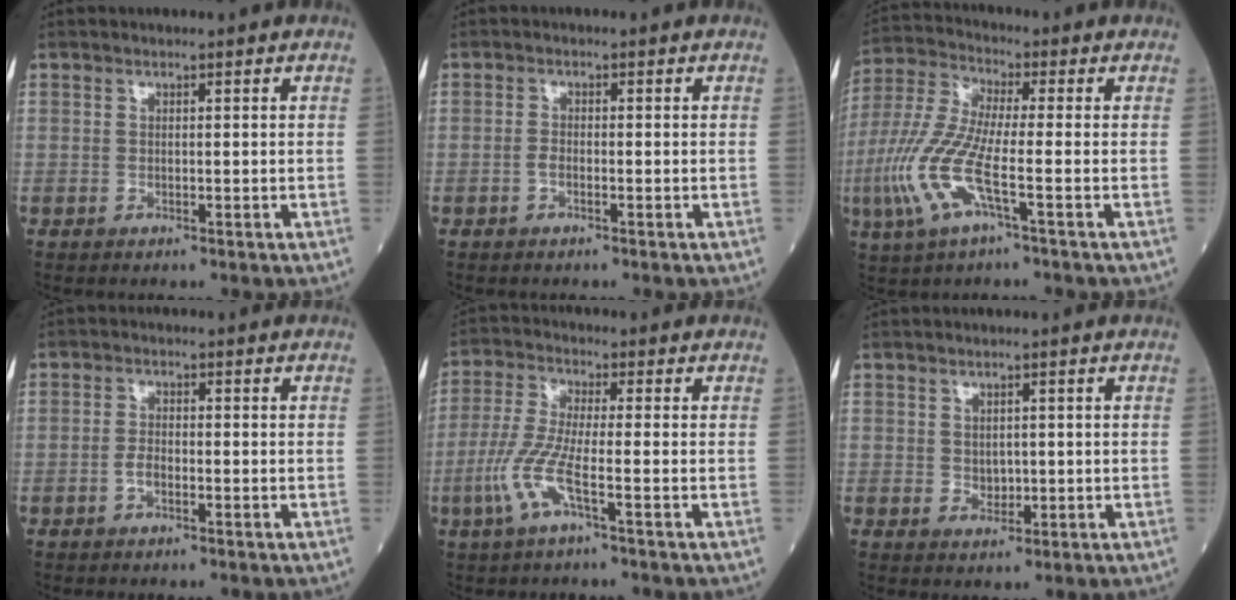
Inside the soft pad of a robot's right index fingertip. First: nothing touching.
{"total": 1.2, "force": [-0.4, 0.5, 1.0], "torque": [-0.018, 0.002, -0.006]}
{"total": 10.9, "force": [-3.3, 1.5, 10.3], "torque": [-0.238, -0.004, -0.072]}
{"total": 2.0, "force": [-0.7, 0.9, 1.6], "torque": [-0.029, 0.004, -0.011]}
{"total": 6.8, "force": [-2.5, 0.2, 6.3], "torque": [-0.143, -0.004, -0.058]}
{"total": 2.0, "force": [0.2, 1.6, 1.2], "torque": [-0.017, -0.002, 0.007]}